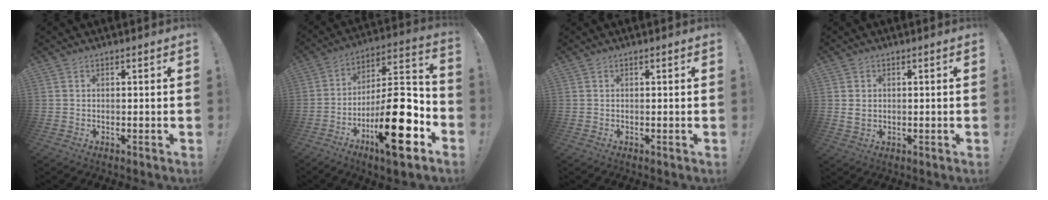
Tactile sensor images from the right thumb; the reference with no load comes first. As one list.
[{"total": 23.2, "force": [-8.7, 7.6, 20.1], "torque": [-0.324, 0.049, -0.136]}, {"total": 0.0}, {"total": 3.0, "force": [1.0, 2.5, 1.3], "torque": [-0.017, 0.003, 0.020]}]